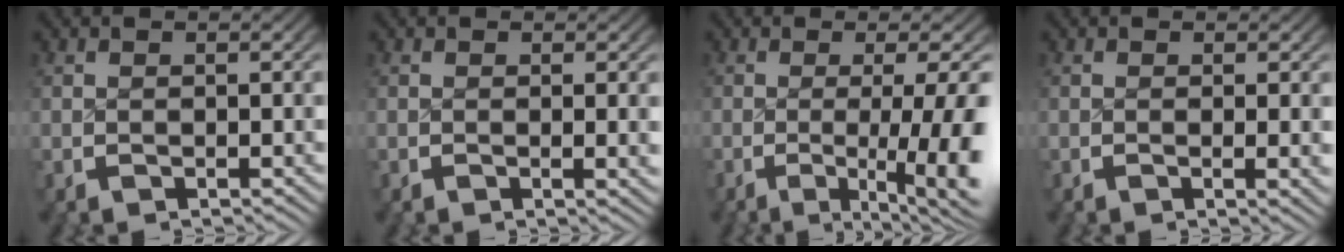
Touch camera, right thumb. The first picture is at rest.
{"total": 1.2, "force": [0.1, 0.2, 1.2], "torque": [-0.015, -0.003, 0.000]}
{"total": 8.0, "force": [-2.1, 3.1, 7.0], "torque": [-0.117, -0.024, -0.022]}
{"total": 1.5, "force": [-0.1, 0.2, 1.5], "torque": [-0.020, -0.003, -0.002]}